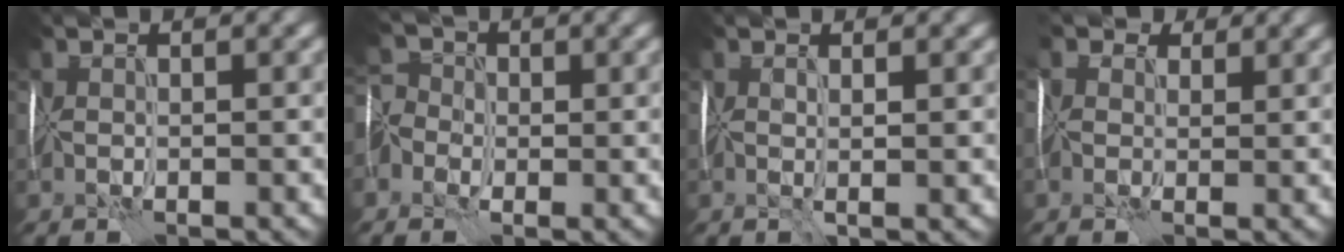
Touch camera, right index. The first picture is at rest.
{"total": 4.8, "force": [-1.8, 3.7, 2.5], "torque": [-0.066, -0.001, -0.037]}
{"total": 1.1, "force": [0.4, 0.1, 1.1], "torque": [-0.019, 0.001, 0.008]}
{"total": 3.5, "force": [1.7, 2.5, 1.8], "torque": [-0.050, 0.018, 0.011]}